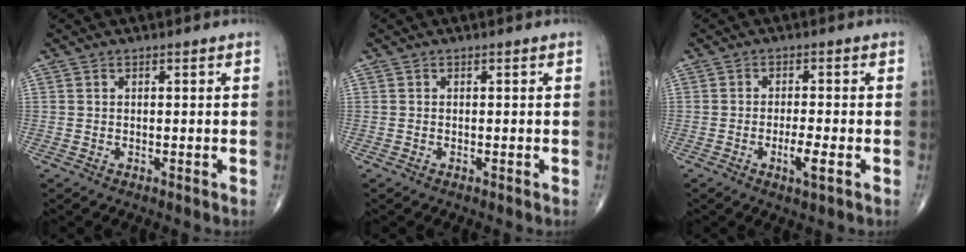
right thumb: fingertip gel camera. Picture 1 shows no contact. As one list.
[{"total": 0.0}, {"total": 4.1, "force": [-1.5, 0.8, 3.7], "torque": [-0.072, -0.002, -0.028]}]